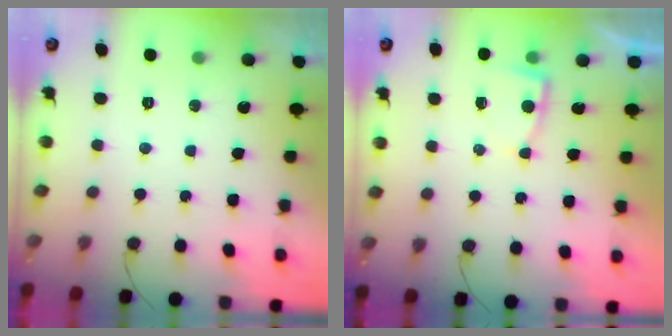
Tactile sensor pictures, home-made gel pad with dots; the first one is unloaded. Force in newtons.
{"total": 3.4, "press": 3.4, "slide": 0.3}